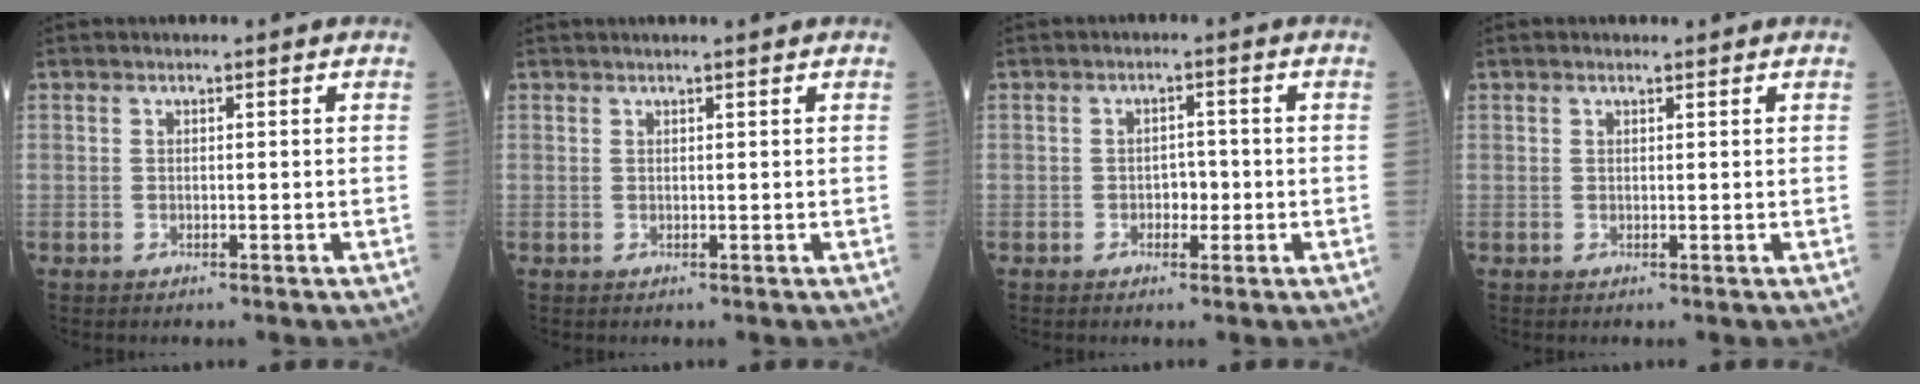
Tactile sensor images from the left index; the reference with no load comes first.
{"total": 2.3, "force": [2.0, -0.2, 1.0], "torque": [-0.008, 0.009, 0.025]}
{"total": 2.2, "force": [-0.8, 1.3, 1.6], "torque": [-0.016, 0.003, -0.013]}
{"total": 1.2, "force": [0.9, 0.3, 0.6], "torque": [-0.016, 0.009, 0.015]}